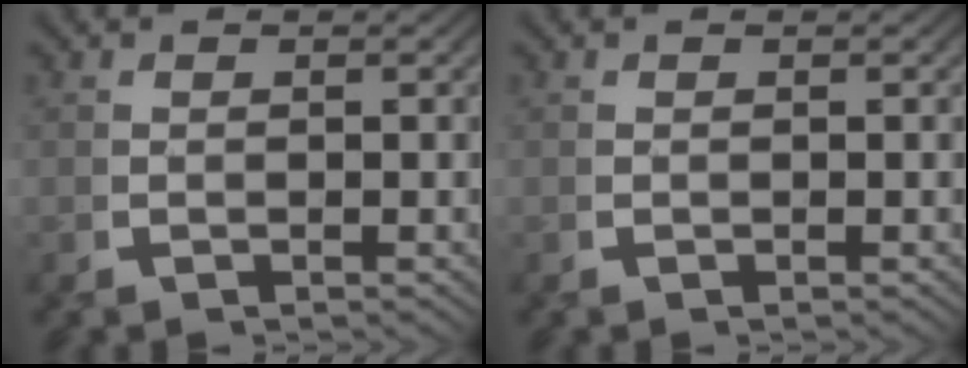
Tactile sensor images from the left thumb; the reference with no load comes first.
{"total": 0.0}